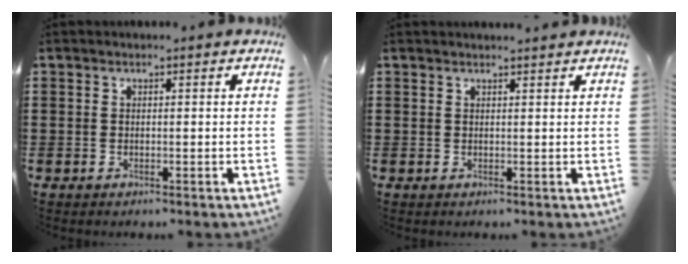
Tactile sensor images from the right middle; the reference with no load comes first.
{"total": 1.0, "force": [1.0, -0.1, 0.1], "torque": [-0.004, -0.003, 0.020]}